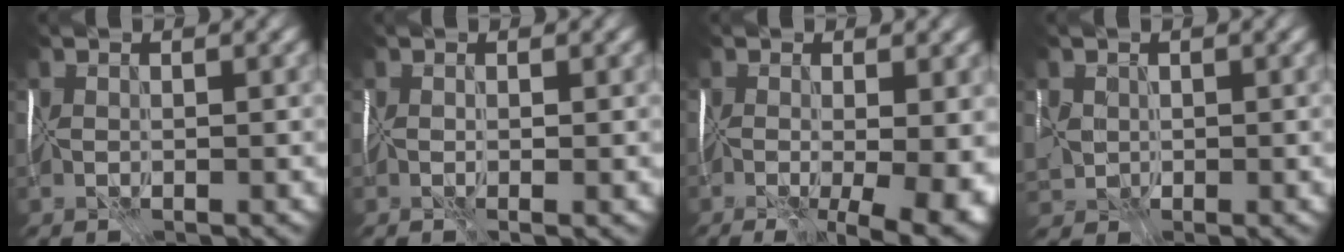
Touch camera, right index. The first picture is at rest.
{"total": 0.8, "force": [0.2, 0.0, 0.7], "torque": [-0.008, 0.001, 0.002]}
{"total": 10.6, "force": [-2.6, 4.4, 9.3], "torque": [-0.124, -0.028, -0.012]}
{"total": 1.1, "force": [0.7, 0.9, -0.3], "torque": [0.006, 0.000, 0.016]}